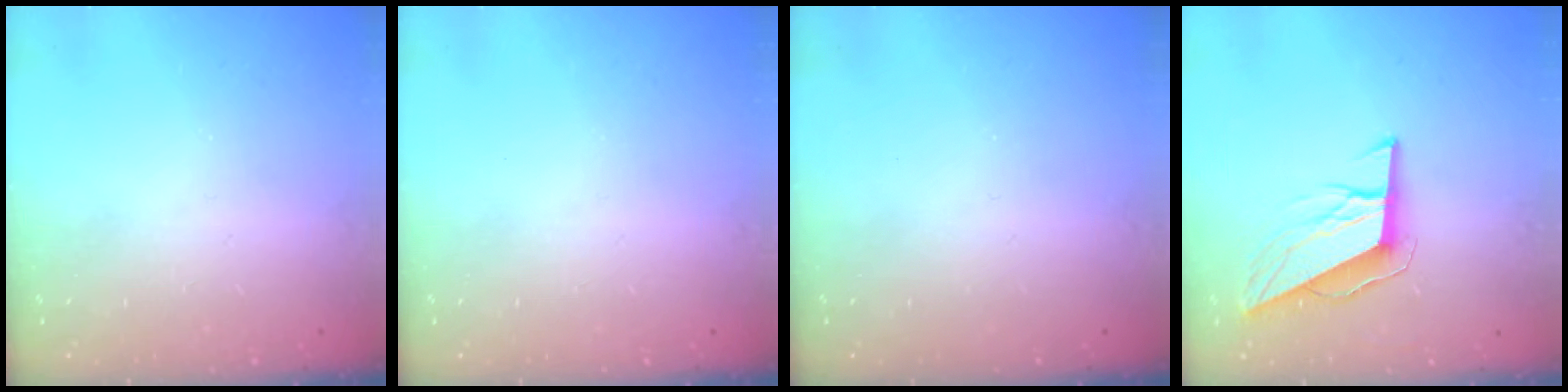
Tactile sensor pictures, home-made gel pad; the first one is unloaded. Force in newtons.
{"total": 0.0}
{"total": 0.0}
{"total": 9.9, "press": 9.6, "slide": 2.3}